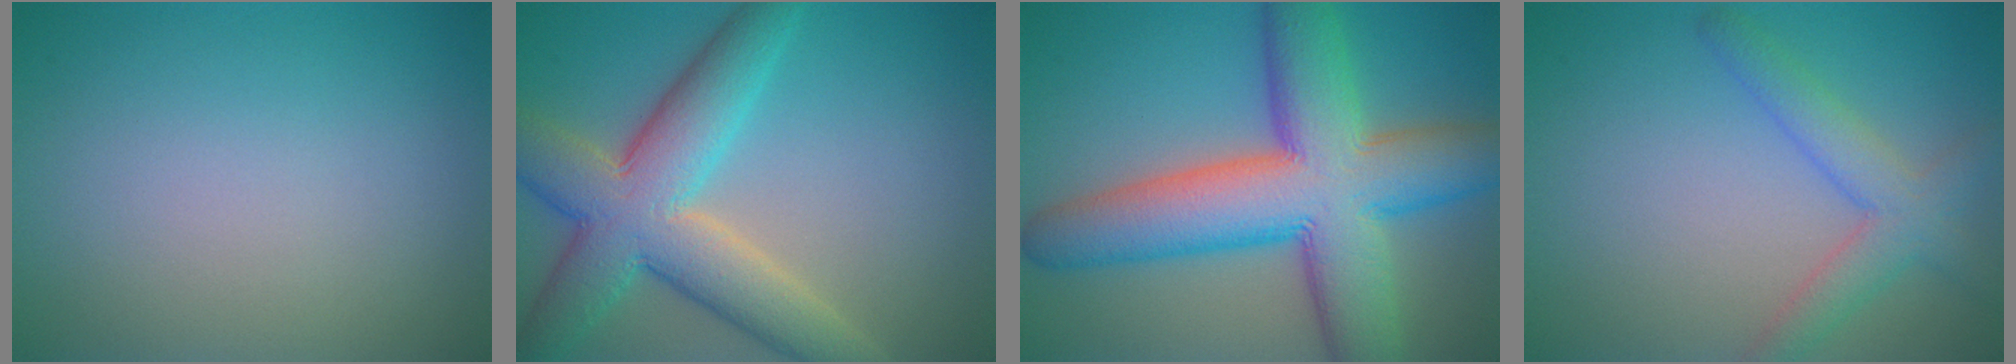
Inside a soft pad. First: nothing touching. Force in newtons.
{"total": 9.1, "press": 9.1, "slide": 0.5}
{"total": 13.3, "press": 13.2, "slide": 0.6}
{"total": 3.6, "press": 3.6, "slide": 0.2}